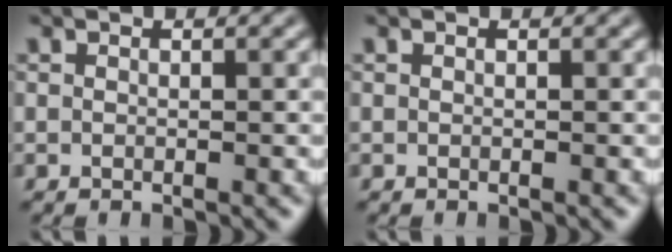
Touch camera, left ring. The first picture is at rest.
{"total": 0.0}